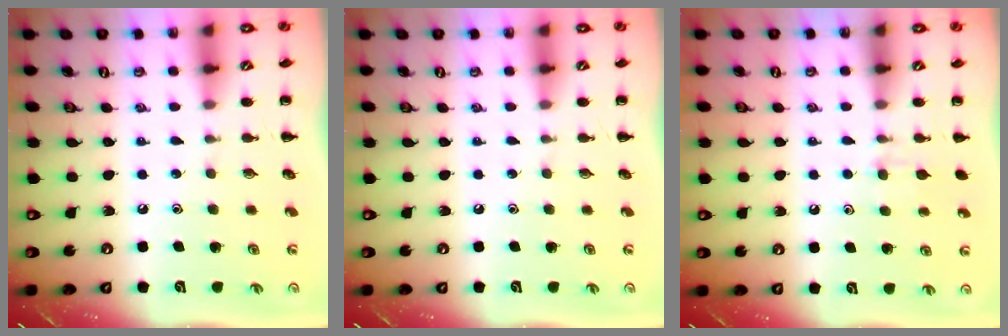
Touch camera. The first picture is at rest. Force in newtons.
{"total": 0.0}
{"total": 5.9, "press": 5.6, "slide": 1.7}